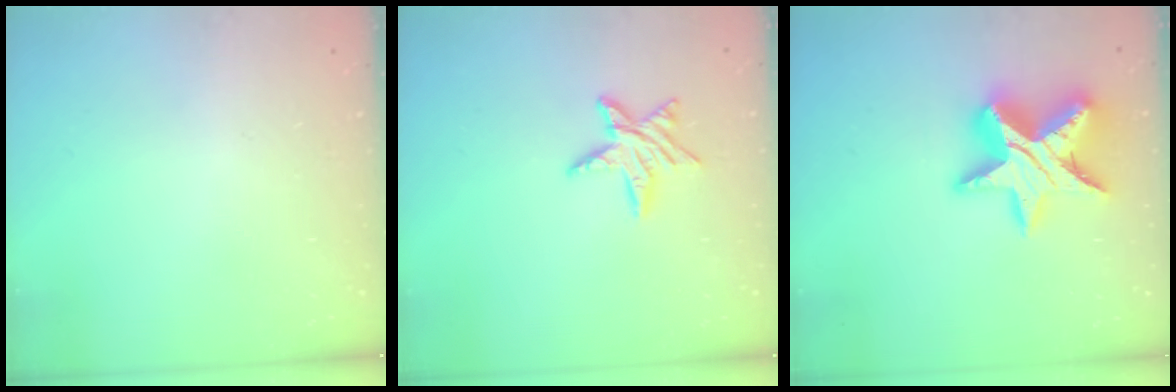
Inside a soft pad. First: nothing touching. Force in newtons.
{"total": 9.3, "press": 9.2, "slide": 0.5}
{"total": 18.3, "press": 18.3, "slide": 1.3}